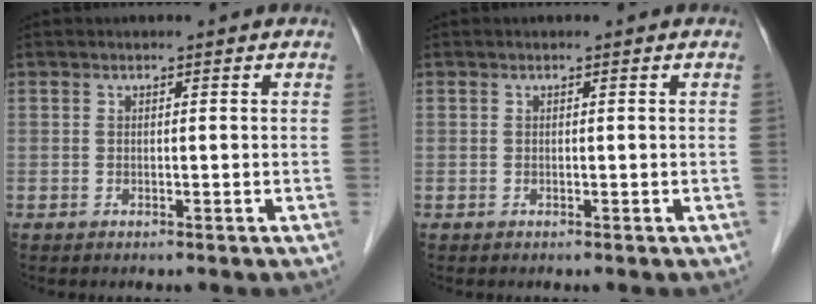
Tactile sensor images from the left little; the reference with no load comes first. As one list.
[{"total": 0.0}]